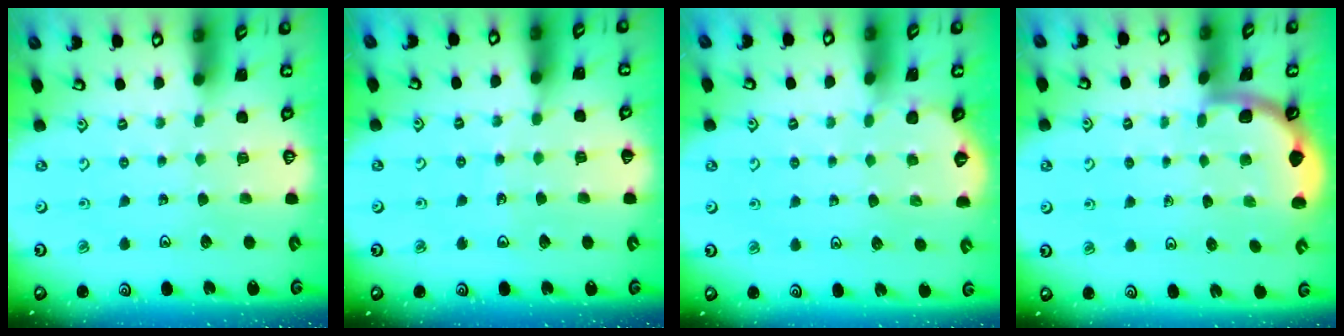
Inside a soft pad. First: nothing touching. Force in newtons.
{"total": 2.5, "press": 2.5, "slide": 0.2}
{"total": 2.3, "press": 2.3, "slide": 0.1}
{"total": 1.9, "press": 1.9, "slide": 0.0}